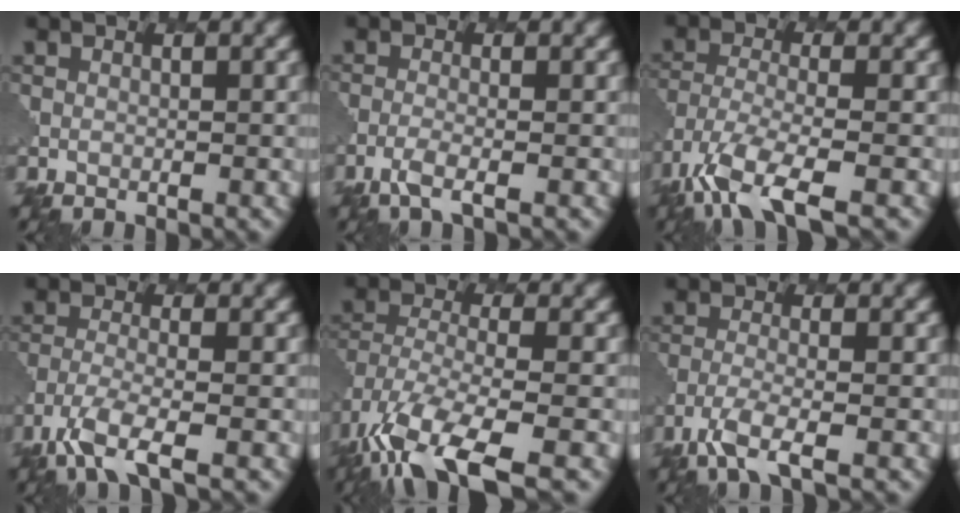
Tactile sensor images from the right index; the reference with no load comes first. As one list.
[{"total": 2.2, "force": [-1.3, 0.5, 1.7], "torque": [-0.033, -0.003, -0.038]}, {"total": 7.1, "force": [-4.5, 2.4, 5.0], "torque": [-0.105, -0.014, -0.091]}, {"total": 4.8, "force": [-3.2, 1.1, 3.4], "torque": [-0.075, -0.012, -0.068]}, {"total": 10.7, "force": [-6.4, 4.4, 7.4], "torque": [-0.166, -0.030, -0.110]}, {"total": 3.7, "force": [-2.5, 0.7, 2.7], "torque": [-0.058, -0.009, -0.057]}]